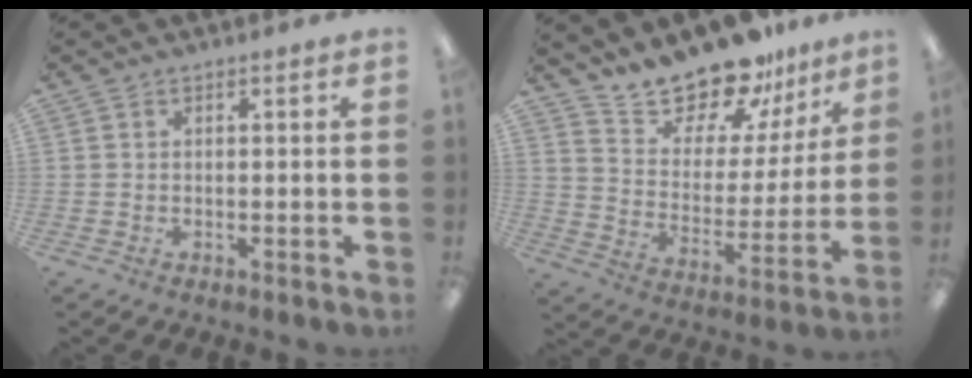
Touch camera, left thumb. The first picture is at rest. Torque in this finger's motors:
{"motor_torque": [1.18, 1.21, 1.43, -1.34, 0.09]}